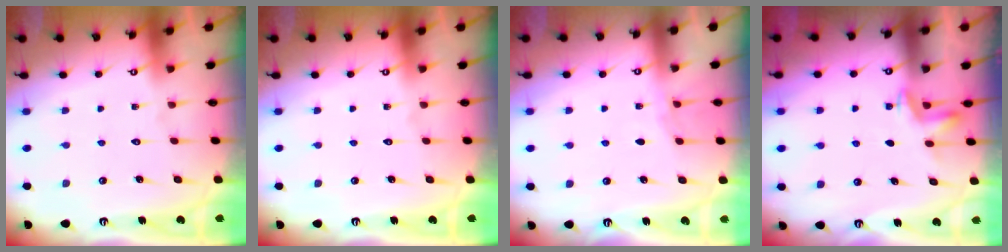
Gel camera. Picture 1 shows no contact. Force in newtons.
{"total": 0.0}
{"total": 2.8, "press": 2.7, "slide": 0.4}
{"total": 3.6, "press": 3.5, "slide": 0.6}